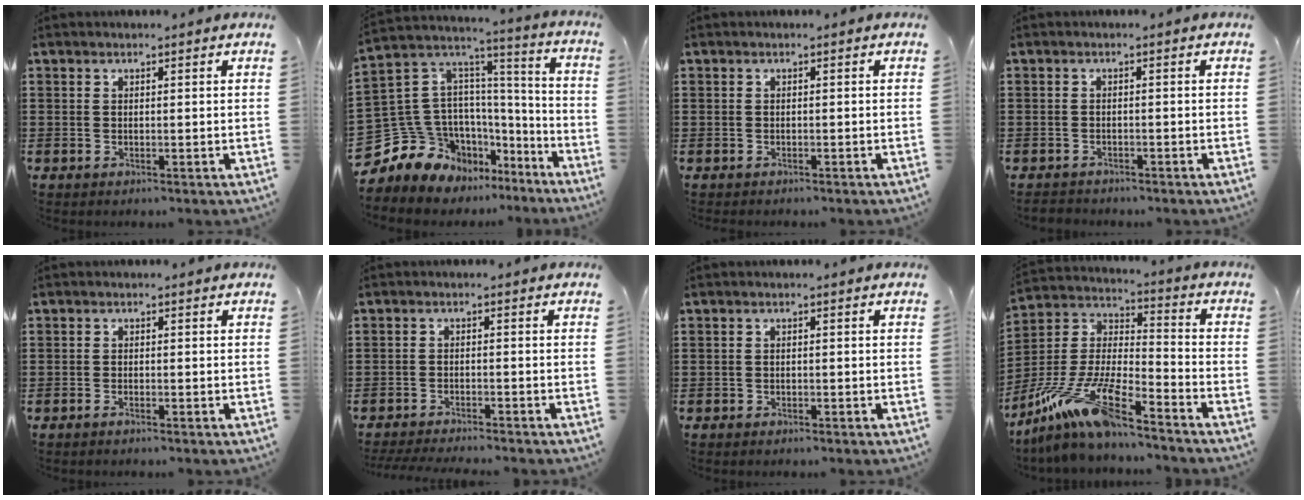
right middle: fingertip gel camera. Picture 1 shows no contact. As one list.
[{"total": 11.5, "force": [-7.0, 8.9, 1.6], "torque": [-0.088, -0.013, -0.118]}, {"total": 0.6, "force": [-0.4, 0.4, -0.1], "torque": [0.003, 0.005, -0.011]}, {"total": 1.1, "force": [-1.0, 0.3, 0.0], "torque": [-0.003, 0.001, -0.023]}, {"total": 0.6, "force": [-0.5, -0.1, 0.2], "torque": [-0.008, -0.003, -0.009]}, {"total": 2.7, "force": [-2.7, -0.1, 0.5], "torque": [-0.009, -0.001, -0.055]}, {"total": 0.7, "force": [-0.6, 0.4, 0.1], "torque": [-0.002, 0.002, -0.014]}, {"total": 13.4, "force": [-10.2, 1.5, 8.4], "torque": [-0.190, 0.002, -0.205]}]